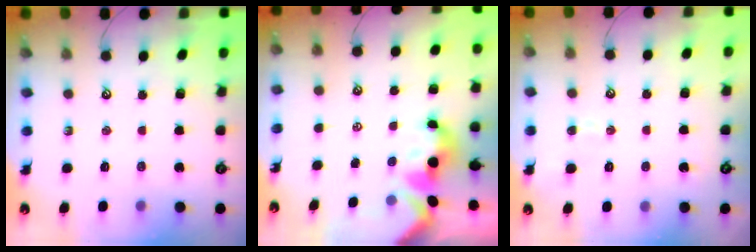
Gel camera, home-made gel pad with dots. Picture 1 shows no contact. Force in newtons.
{"total": 2.1, "press": 1.9, "slide": 0.7}
{"total": 2.5, "press": 2.4, "slide": 0.7}